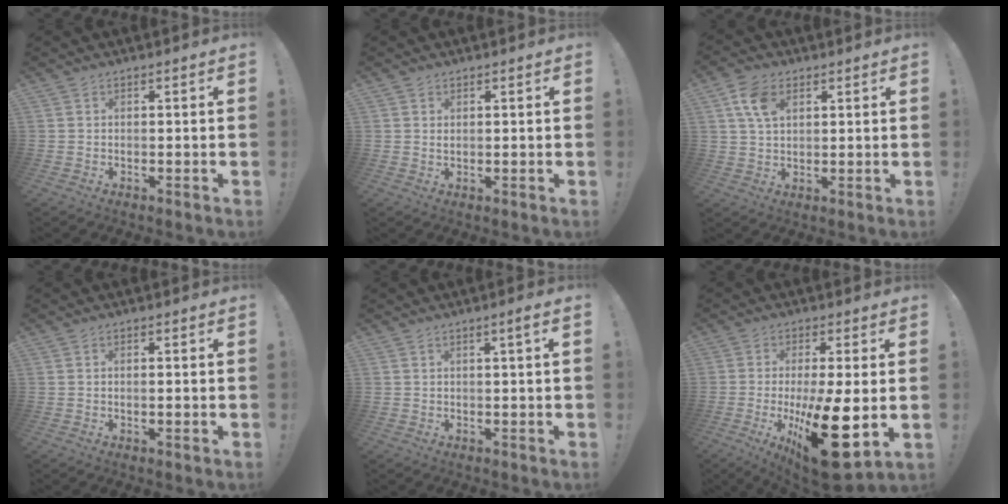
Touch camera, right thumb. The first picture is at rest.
{"total": 0.9, "force": [0.7, 0.4, 0.2], "torque": [-0.004, 0.000, 0.014]}
{"total": 8.3, "force": [3.5, 5.3, 5.4], "torque": [-0.093, -0.005, 0.065]}
{"total": 0.9, "force": [-0.3, -0.1, 0.8], "torque": [-0.014, -0.001, -0.006]}
{"total": 2.4, "force": [0.5, -0.2, 2.3], "torque": [-0.035, -0.003, 0.003]}
{"total": 19.9, "force": [-4.7, 5.8, 18.4], "torque": [-0.288, 0.005, -0.060]}